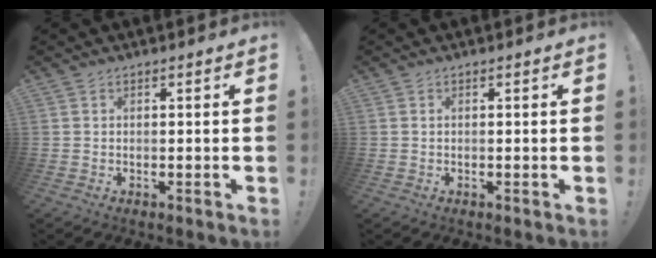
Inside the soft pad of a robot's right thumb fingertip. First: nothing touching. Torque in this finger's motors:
{"motor_torque": [-0.02, 0.00, 0.54, -0.60, 0.08]}